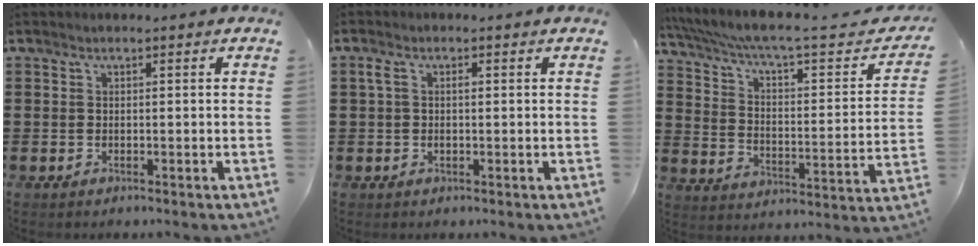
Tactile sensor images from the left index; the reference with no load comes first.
{"total": 1.9, "force": [0.2, 0.8, 1.7], "torque": [-0.041, 0.000, -0.001]}
{"total": 6.2, "force": [4.3, 0.9, 4.3], "torque": [-0.103, -0.033, 0.065]}